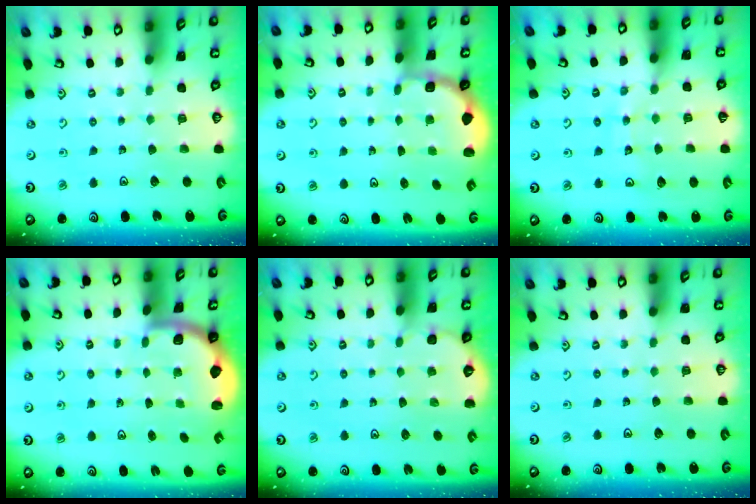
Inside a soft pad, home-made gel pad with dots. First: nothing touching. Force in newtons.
{"total": 1.9, "press": 1.8, "slide": 0.7}
{"total": 9.9, "press": 9.8, "slide": 1.2}
{"total": 1.9, "press": 1.8, "slide": 0.5}
{"total": 2.0, "press": 2.0, "slide": 0.1}
{"total": 0.0}